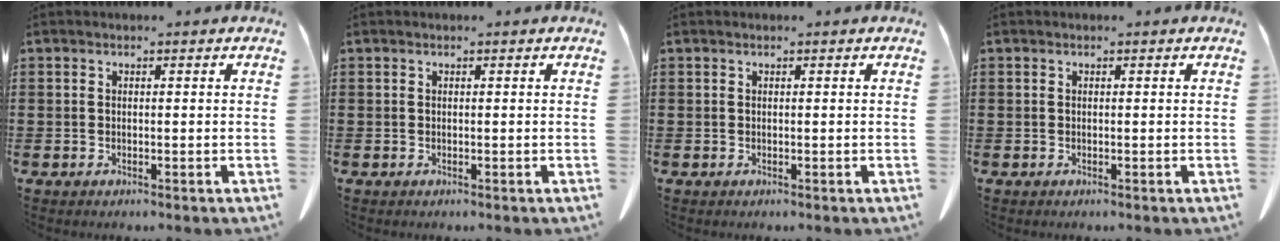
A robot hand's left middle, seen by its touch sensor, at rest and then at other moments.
{"total": 0.0}
{"total": 0.0}
{"total": 0.0}